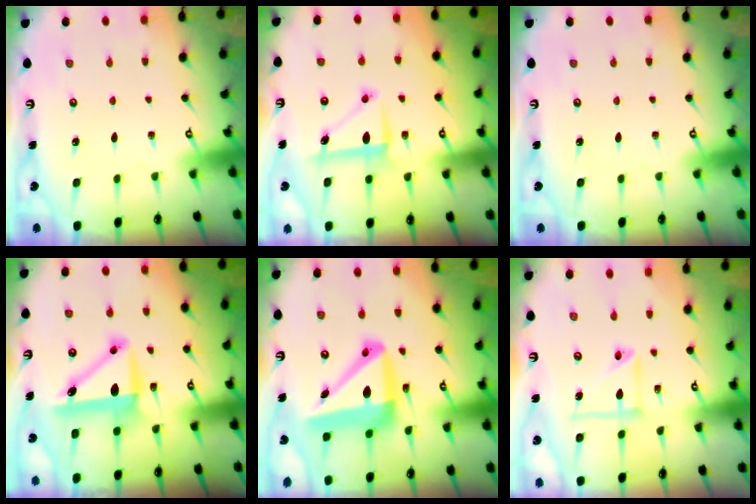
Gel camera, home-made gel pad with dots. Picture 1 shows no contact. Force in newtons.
{"total": 7.8, "press": 7.7, "slide": 1.2}
{"total": 0.0}
{"total": 9.2, "press": 9.0, "slide": 1.8}
{"total": 16.7, "press": 16.6, "slide": 2.3}
{"total": 10.5, "press": 10.4, "slide": 1.3}